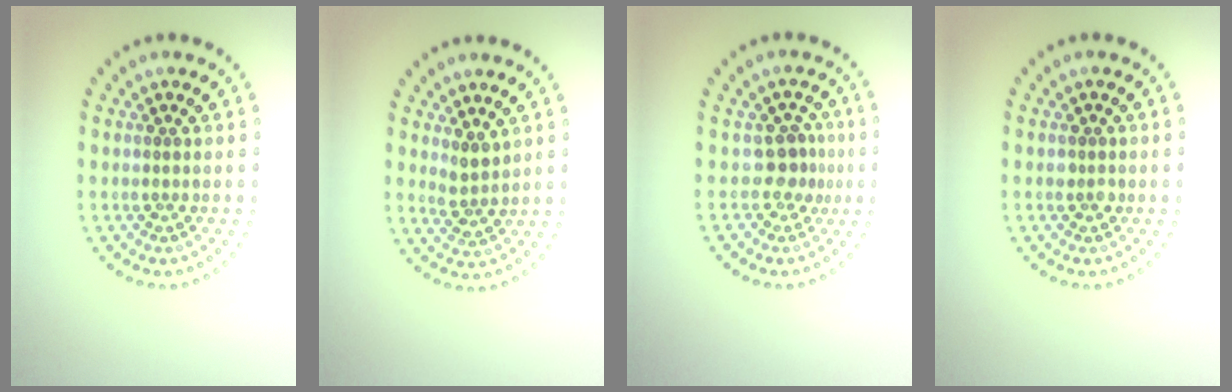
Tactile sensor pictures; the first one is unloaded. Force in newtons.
{"total": 1.9, "press": 1.6, "slide": 1.0}
{"total": 2.3, "press": 1.6, "slide": 1.6}
{"total": 1.0, "press": 1.0, "slide": 0.2}